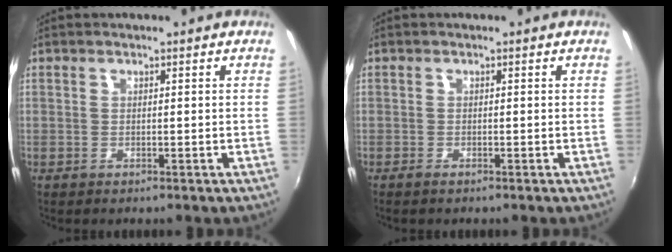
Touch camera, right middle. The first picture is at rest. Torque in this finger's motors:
{"motor_torque": [-0.03, -0.01, 0.00, 0.00]}